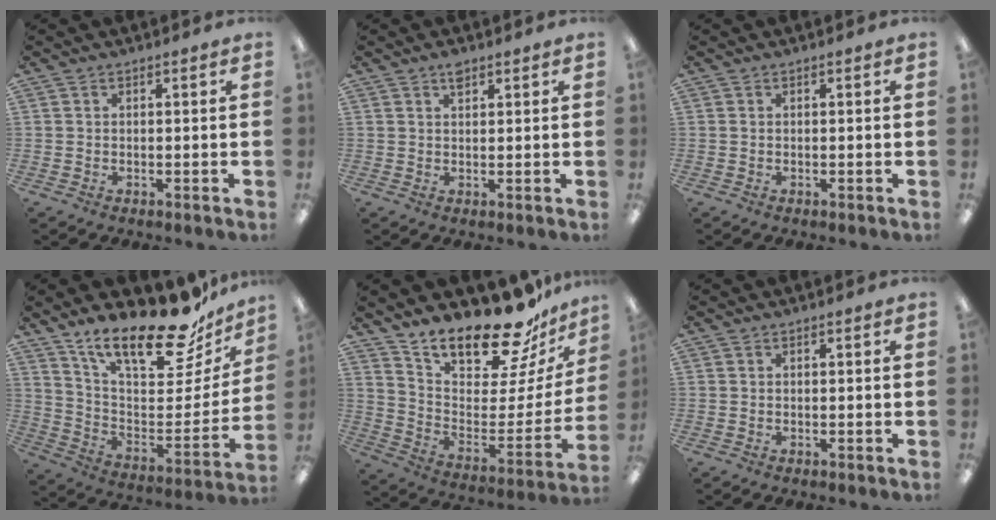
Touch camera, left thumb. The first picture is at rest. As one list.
[{"total": 2.3, "force": [1.7, 1.0, 1.2], "torque": [-0.021, -0.003, 0.029]}, {"total": 0.0}, {"total": 23.7, "force": [18.1, 7.4, 13.3], "torque": [-0.190, -0.134, 0.306]}, {"total": 20.4, "force": [17.6, 5.9, 8.3], "torque": [-0.132, -0.146, 0.304]}, {"total": 0.0}]